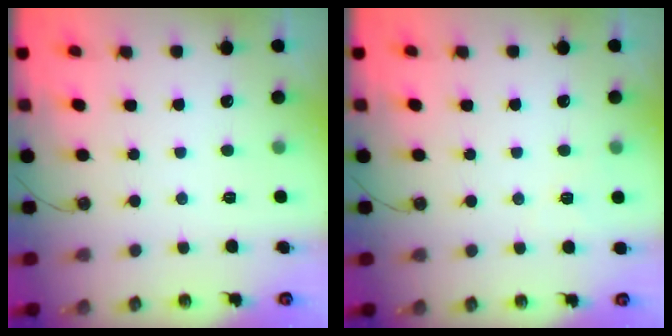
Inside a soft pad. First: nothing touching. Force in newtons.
{"total": 3.0, "press": 2.4, "slide": 1.8}